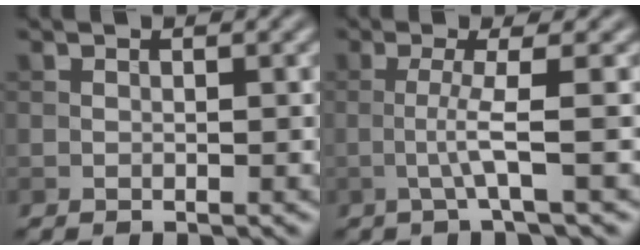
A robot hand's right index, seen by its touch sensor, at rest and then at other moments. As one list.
[{"total": 2.9, "force": [-0.6, 0.2, 2.9], "torque": [-0.057, 0.002, -0.019]}]